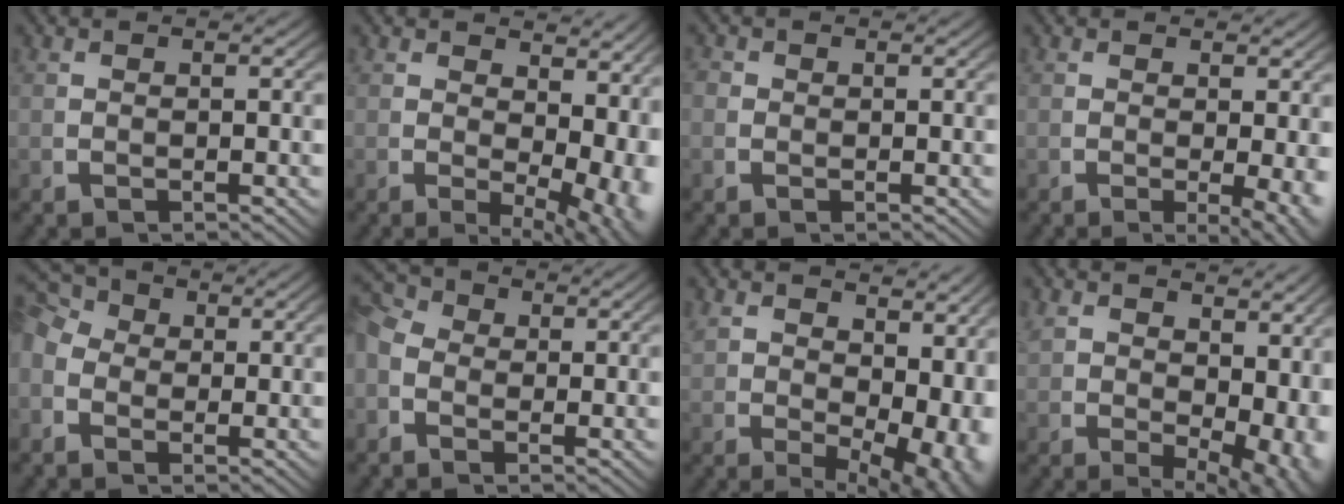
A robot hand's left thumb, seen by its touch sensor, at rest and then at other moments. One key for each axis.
{"total": 6.0, "fx": 0.7, "fy": 3.4, "fz": 4.9, "tx": -0.065, "ty": -0.030, "tz": 0.027}
{"total": 1.2, "fx": 0.1, "fy": 1.2, "fz": 0.3, "tx": -0.008, "ty": -0.007, "tz": 0.000}
{"total": 3.7, "fx": -0.6, "fy": 1.5, "fz": 3.3, "tx": -0.047, "ty": -0.022, "tz": -0.001}
{"total": 5.0, "fx": 0.8, "fy": 3.9, "fz": 3.0, "tx": -0.061, "ty": -0.008, "tz": 0.007}
{"total": 4.2, "fx": 0.2, "fy": 3.4, "fz": 2.4, "tx": -0.058, "ty": -0.011, "tz": -0.004}
{"total": 6.9, "fx": 1.0, "fy": 3.8, "fz": 5.7, "tx": -0.083, "ty": -0.034, "tz": 0.044}
{"total": 6.0, "fx": 1.1, "fy": 3.3, "fz": 4.8, "tx": -0.068, "ty": -0.029, "tz": 0.044}